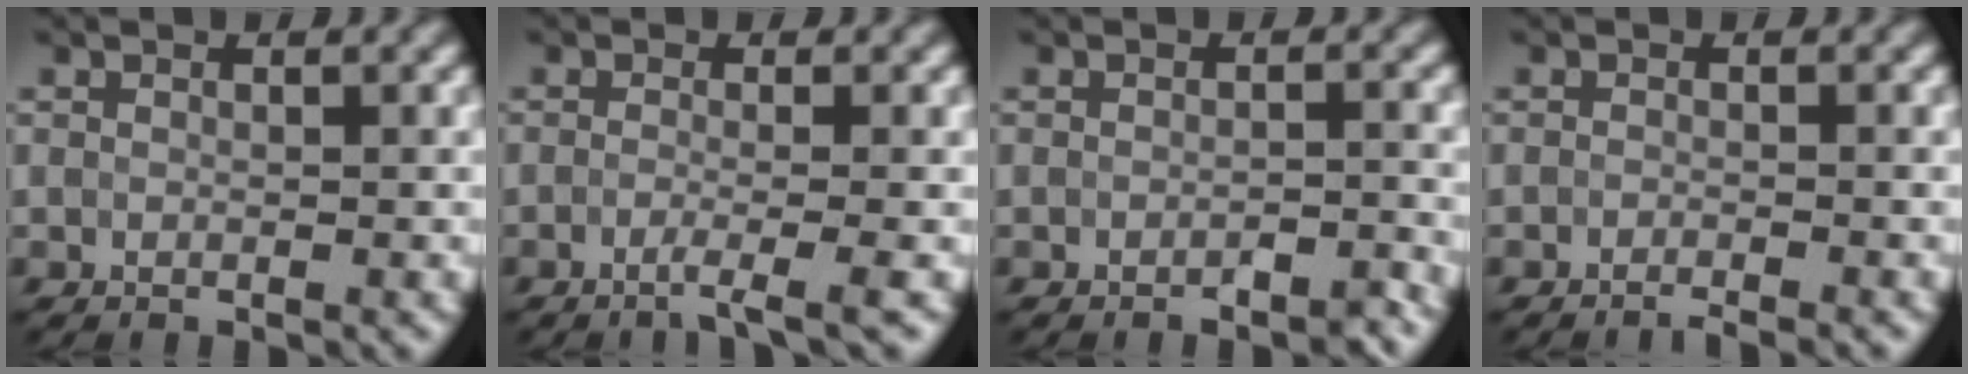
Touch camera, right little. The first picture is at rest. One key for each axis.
{"total": 2.4, "fx": -1.7, "fy": 0.2, "fz": 1.7, "tx": -0.018, "ty": -0.004, "tz": -0.037}
{"total": 2.3, "fx": -2.2, "fy": 0.0, "fz": 0.4, "tx": -0.005, "ty": 0.000, "tz": -0.035}
{"total": 1.8, "fx": -1.8, "fy": -0.2, "fz": 0.1, "tx": 0.005, "ty": -0.006, "tz": -0.033}